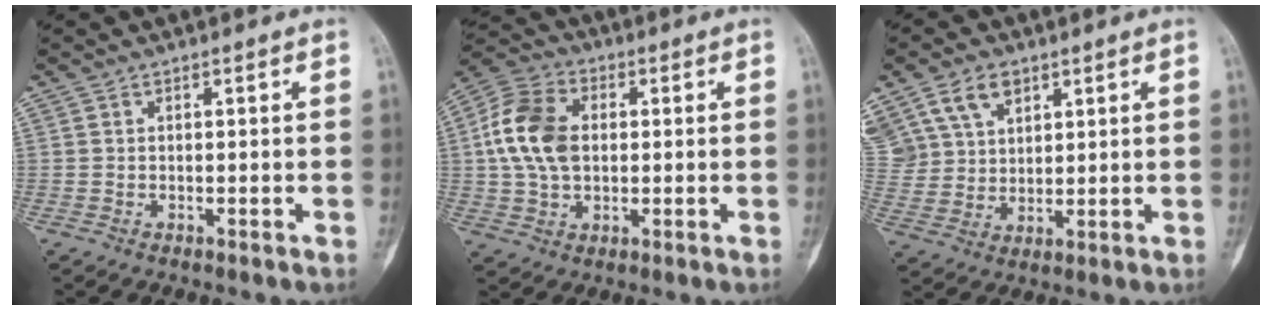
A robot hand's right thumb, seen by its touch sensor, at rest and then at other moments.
{"total": 13.0, "force": [1.2, 8.9, 9.3], "torque": [-0.175, 0.018, 0.018]}
{"total": 14.7, "force": [7.7, 10.3, 6.9], "torque": [-0.152, 0.004, 0.159]}